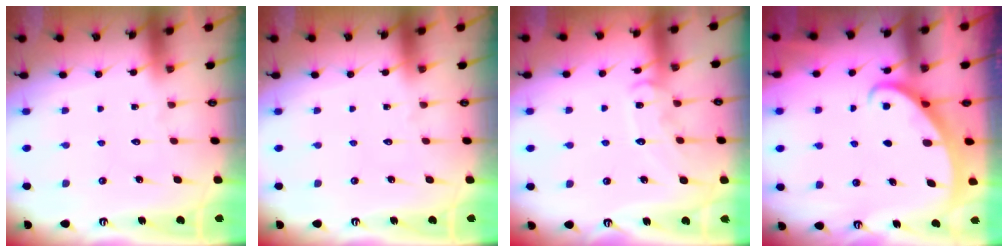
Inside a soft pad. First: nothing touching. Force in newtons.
{"total": 0.0}
{"total": 10.5, "press": 10.5, "slide": 0.7}
{"total": 2.2, "press": 2.2, "slide": 0.2}